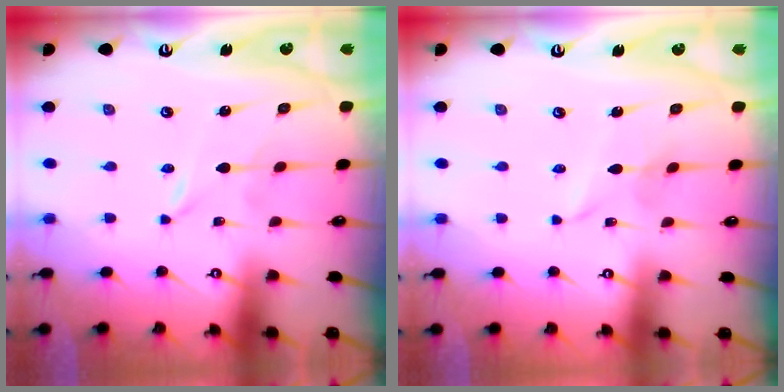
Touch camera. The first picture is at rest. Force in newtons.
{"total": 2.4, "press": 2.4, "slide": 0.2}